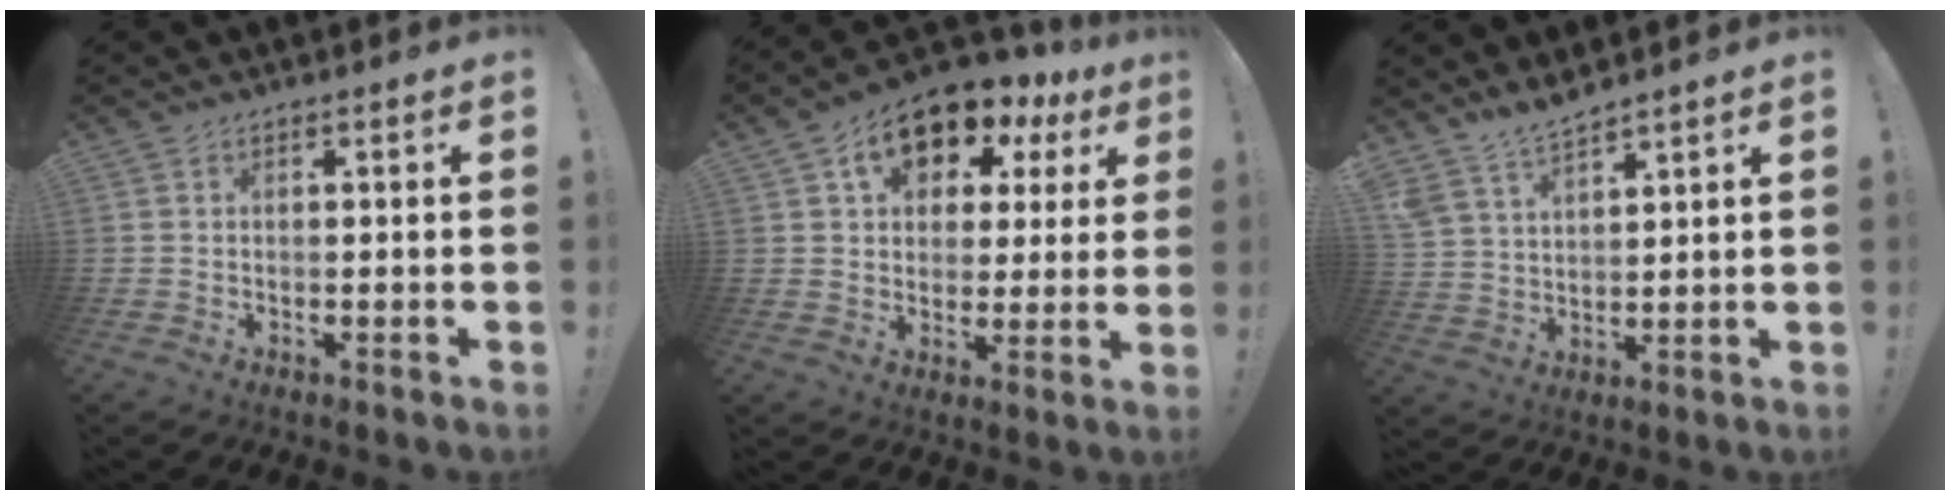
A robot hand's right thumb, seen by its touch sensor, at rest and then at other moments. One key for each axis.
{"total": 13.7, "fx": 7.5, "fy": 8.7, "fz": 7.4, "tx": -0.110, "ty": -0.044, "tz": 0.135}
{"total": 7.4, "fx": 7.0, "fy": 1.4, "fz": 1.8, "tx": -0.050, "ty": -0.046, "tz": 0.137}